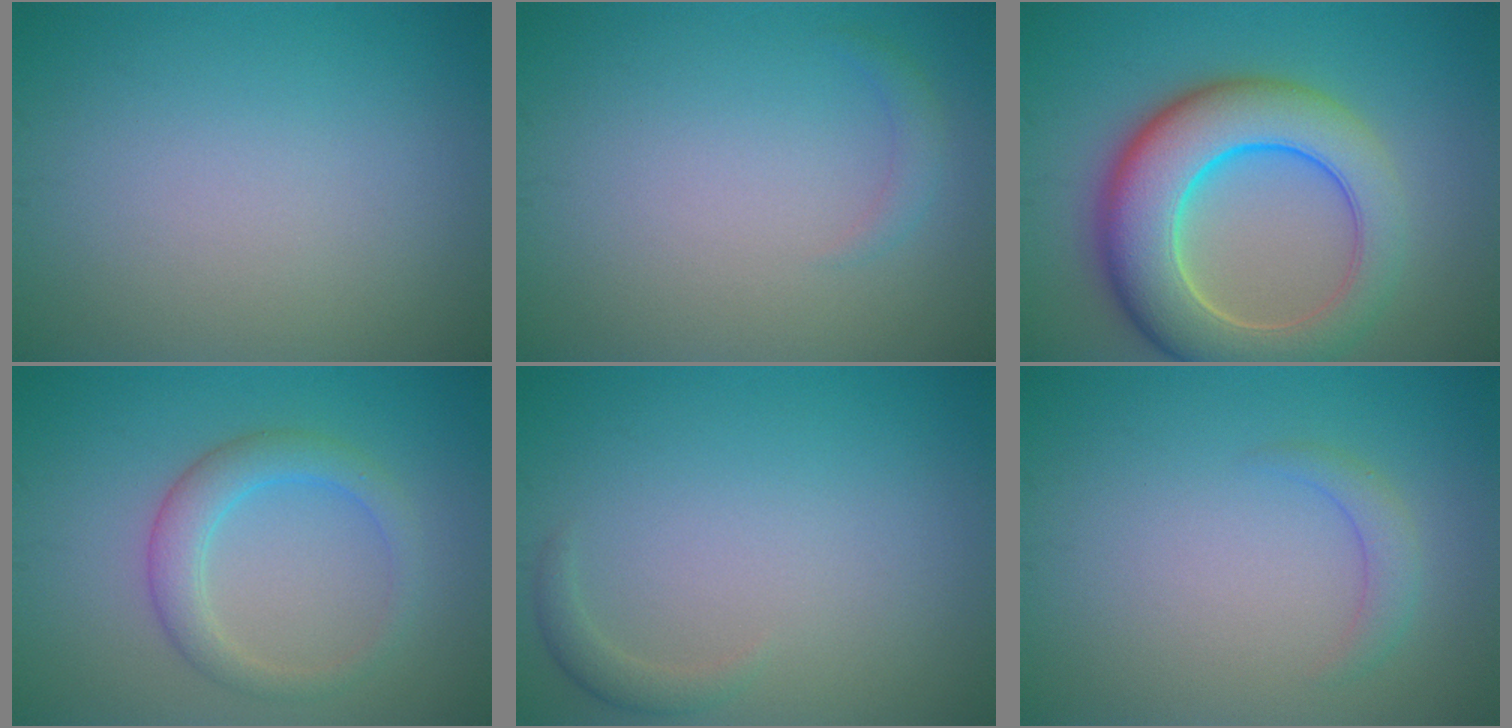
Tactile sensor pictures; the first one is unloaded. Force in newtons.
{"total": 1.0, "press": 1.0, "slide": 0.1}
{"total": 10.3, "press": 10.3, "slide": 0.8}
{"total": 3.3, "press": 3.3, "slide": 0.1}
{"total": 1.2, "press": 1.2, "slide": 0.2}
{"total": 1.5, "press": 1.5, "slide": 0.1}